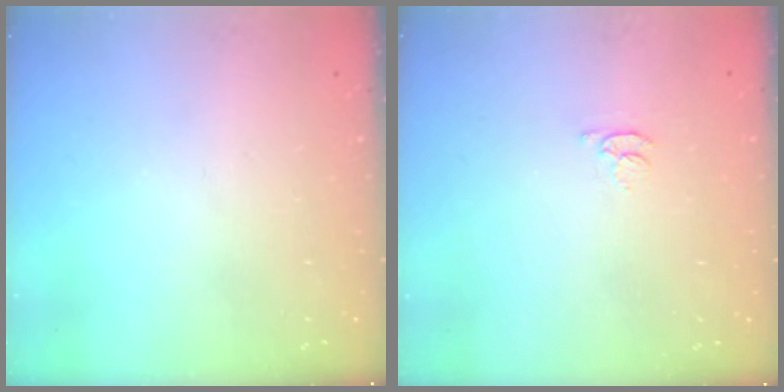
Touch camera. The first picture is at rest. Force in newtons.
{"total": 2.8, "press": 2.8, "slide": 0.4}